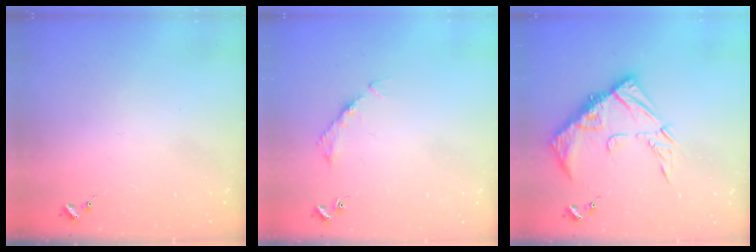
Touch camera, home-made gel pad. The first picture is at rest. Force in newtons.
{"total": 4.1, "press": 4.1, "slide": 0.3}
{"total": 15.2, "press": 15.2, "slide": 1.5}